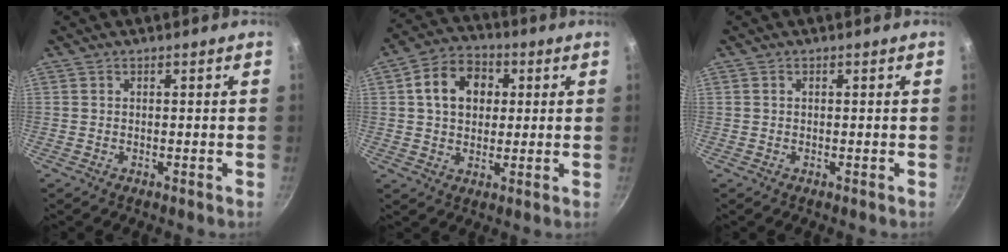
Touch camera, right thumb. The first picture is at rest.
{"total": 10.9, "force": [2.5, 8.3, 6.6], "torque": [-0.086, 0.014, 0.030]}
{"total": 0.0}